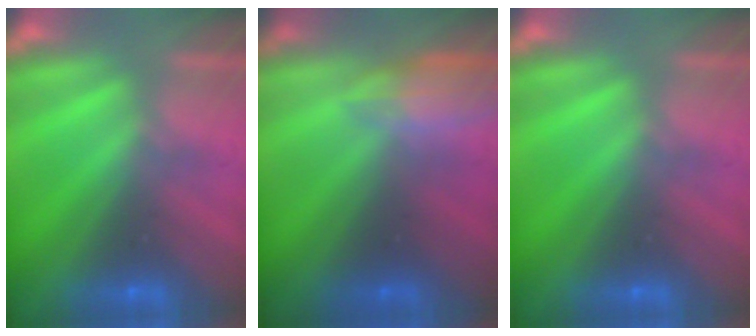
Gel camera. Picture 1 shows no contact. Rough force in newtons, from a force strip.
{"total": 2.7}
{"total": 0.0}